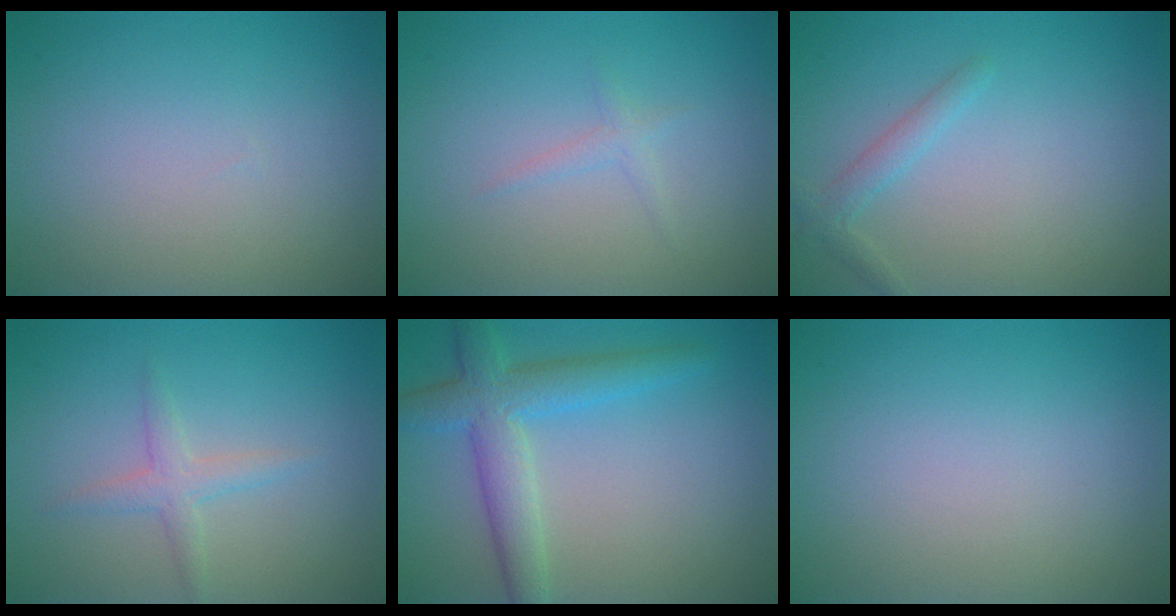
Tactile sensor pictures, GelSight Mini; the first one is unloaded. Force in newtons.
{"total": 0.9, "press": 0.9, "slide": 0.0}
{"total": 1.6, "press": 1.6, "slide": 0.1}
{"total": 1.8, "press": 1.8, "slide": 0.0}
{"total": 4.8, "press": 4.8, "slide": 0.2}
{"total": 0.0}